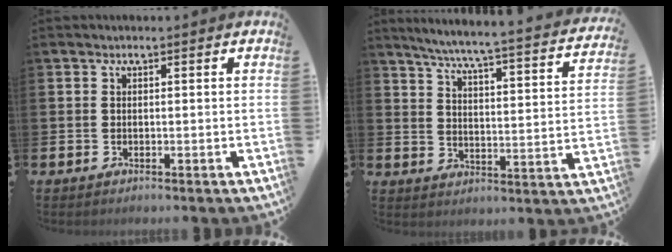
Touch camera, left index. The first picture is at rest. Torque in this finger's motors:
{"motor_torque": [0.54, -1.43, 0.33, 0.07]}